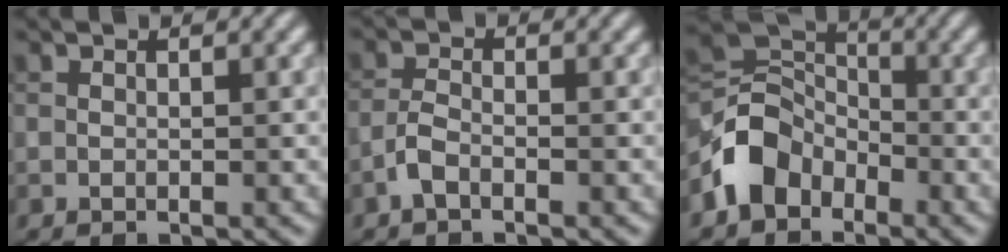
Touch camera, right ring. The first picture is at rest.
{"total": 1.8, "force": [-1.1, 0.7, 1.2], "torque": [-0.027, 0.004, -0.028]}
{"total": 5.3, "force": [-2.9, 3.9, 2.1], "torque": [-0.032, 0.007, -0.068]}